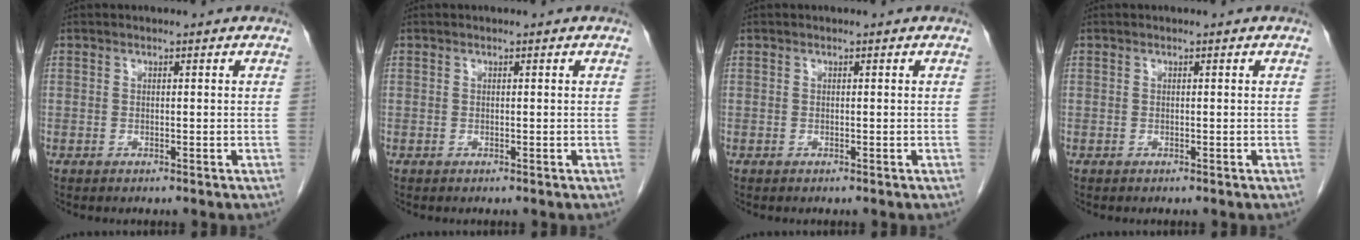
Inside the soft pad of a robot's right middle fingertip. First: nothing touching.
{"total": 0.0}
{"total": 0.0}
{"total": 0.0}